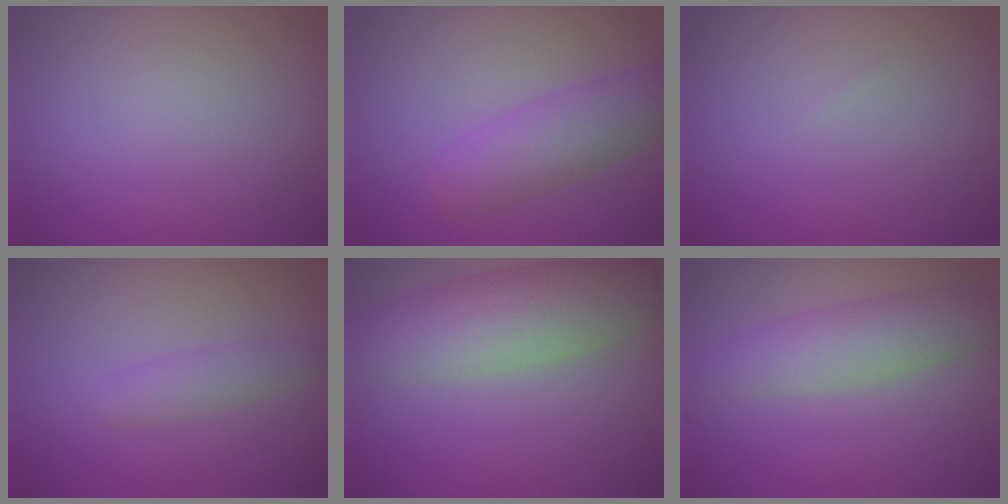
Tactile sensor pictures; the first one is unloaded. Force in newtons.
{"total": 4.2, "press": 4.2, "slide": 0.1}
{"total": 0.0}
{"total": 1.7, "press": 1.7, "slide": 0.1}
{"total": 5.9, "press": 5.9, "slide": 0.5}
{"total": 4.2, "press": 4.2, "slide": 0.3}